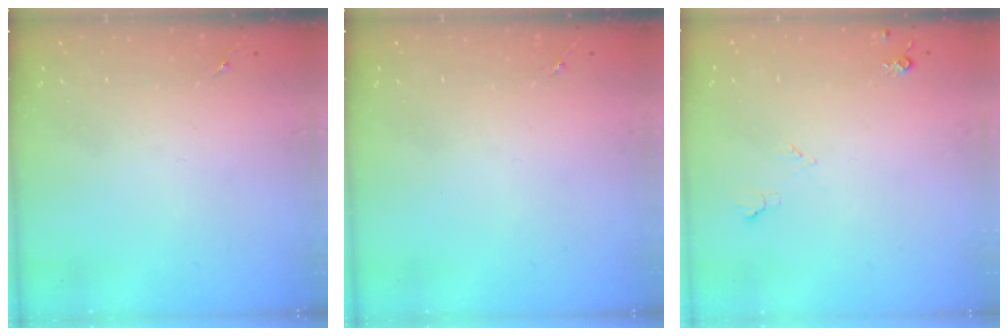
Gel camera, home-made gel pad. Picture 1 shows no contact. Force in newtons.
{"total": 0.0}
{"total": 5.1, "press": 5.1, "slide": 0.8}